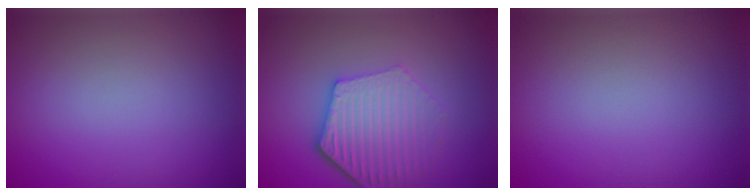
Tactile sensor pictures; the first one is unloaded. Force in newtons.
{"total": 5.8, "press": 4.4, "slide": 3.8}
{"total": 0.0}